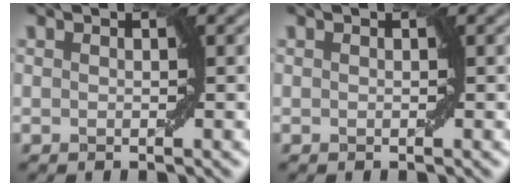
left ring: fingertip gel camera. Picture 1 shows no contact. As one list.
[{"total": 0.0}]